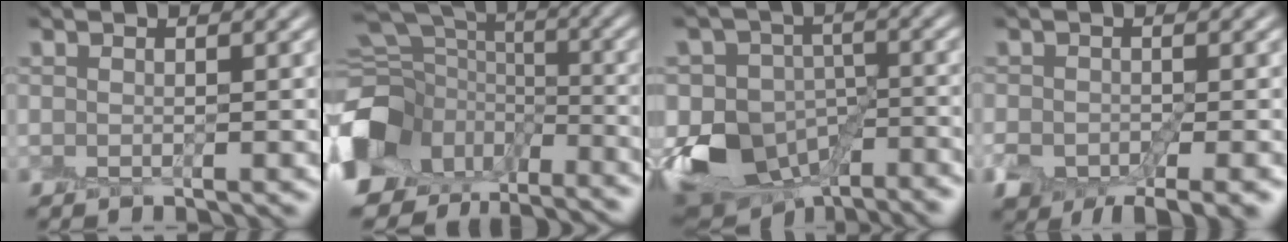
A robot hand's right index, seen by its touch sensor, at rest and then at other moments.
{"total": 16.3, "force": [-9.1, 11.3, 7.4], "torque": [-0.199, -0.011, -0.131]}
{"total": 10.9, "force": [-5.8, 7.4, 5.5], "torque": [-0.091, 0.007, -0.101]}
{"total": 6.0, "force": [-3.4, 3.0, 4.0], "torque": [-0.076, -0.019, -0.056]}